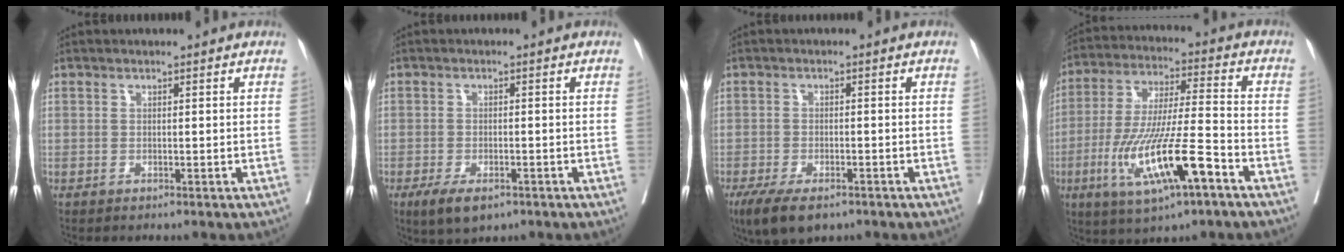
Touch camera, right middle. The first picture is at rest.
{"total": 5.2, "force": [-3.4, 2.1, 3.4], "torque": [-0.060, -0.007, -0.054]}
{"total": 7.7, "force": [-5.3, 2.8, 4.9], "torque": [-0.080, -0.014, -0.086]}
{"total": 15.5, "force": [-6.5, 1.7, 14.0], "torque": [-0.283, -0.021, -0.111]}